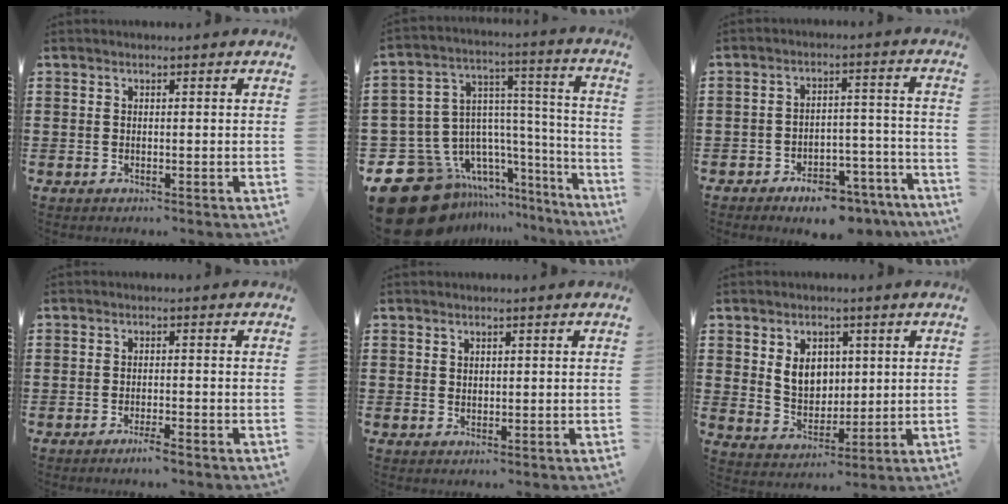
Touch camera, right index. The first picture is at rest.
{"total": 14.0, "force": [-8.9, 9.5, 5.1], "torque": [-0.142, 0.016, -0.147]}
{"total": 6.0, "force": [-5.4, 1.6, 2.1], "torque": [-0.028, 0.018, -0.099]}
{"total": 1.9, "force": [-1.5, 0.1, 1.2], "torque": [-0.020, 0.000, -0.028]}
{"total": 1.2, "force": [0.8, 0.8, 0.2], "torque": [-0.006, 0.004, 0.016]}
{"total": 6.2, "force": [1.5, 4.8, 3.6], "torque": [-0.070, 0.008, 0.024]}